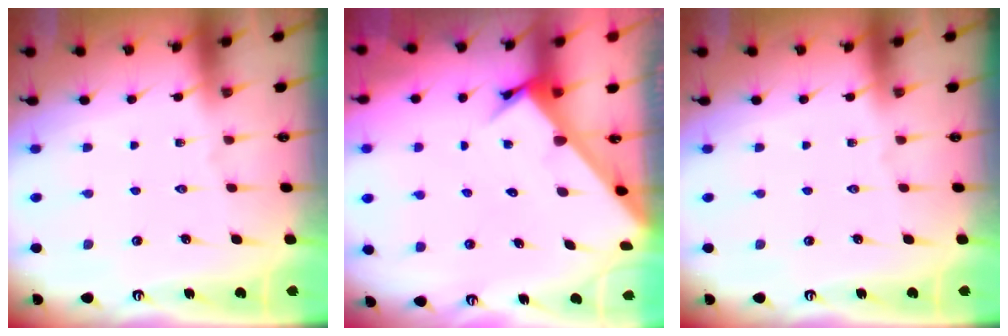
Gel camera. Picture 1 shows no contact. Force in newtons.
{"total": 3.6, "press": 3.6, "slide": 0.2}
{"total": 0.0}